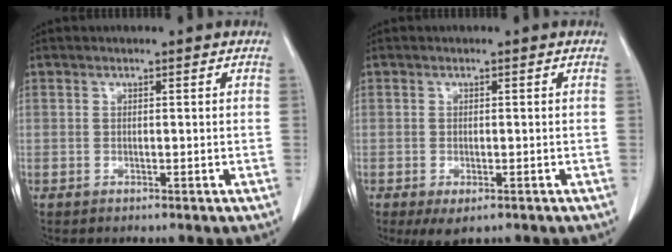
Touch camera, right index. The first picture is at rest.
{"total": 3.5, "force": [-2.1, 1.4, 2.4], "torque": [-0.036, -0.007, -0.024]}